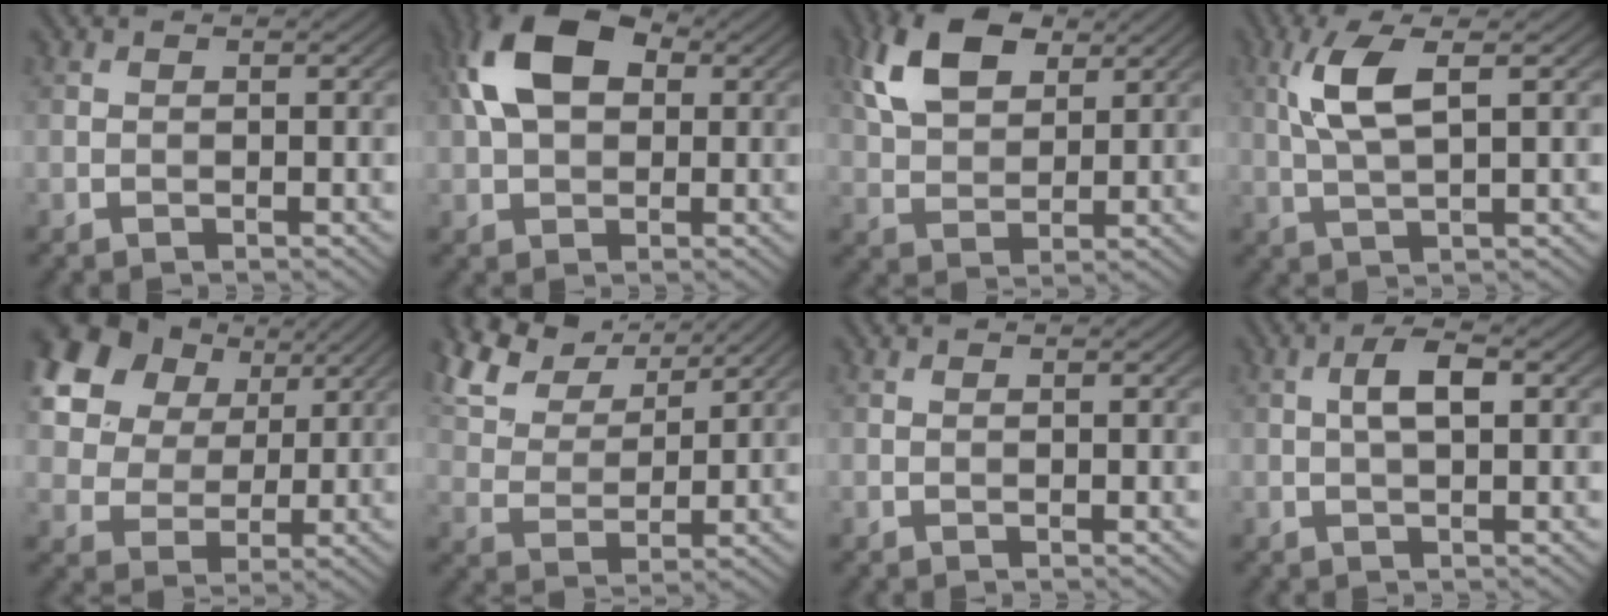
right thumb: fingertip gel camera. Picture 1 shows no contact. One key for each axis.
{"total": 10.4, "fx": 2.4, "fy": 6.6, "fz": 7.6, "tx": -0.169, "ty": 0.024, "tz": 0.034}
{"total": 9.9, "fx": 4.8, "fy": 5.7, "fz": 6.6, "tx": -0.156, "ty": 0.013, "tz": 0.093}
{"total": 6.2, "fx": 1.9, "fy": 1.7, "fz": 5.6, "tx": -0.126, "ty": 0.007, "tz": 0.038}
{"total": 15.5, "fx": 7.9, "fy": 10.7, "fz": 8.0, "tx": -0.230, "ty": 0.045, "tz": 0.163}
{"total": 10.7, "fx": 8.1, "fy": 4.4, "fz": 5.4, "tx": -0.151, "ty": 0.016, "tz": 0.144}
{"total": 0.0}
{"total": 3.4, "fx": 0.5, "fy": 1.1, "fz": 3.2, "tx": -0.062, "ty": 0.008, "tz": 0.006}